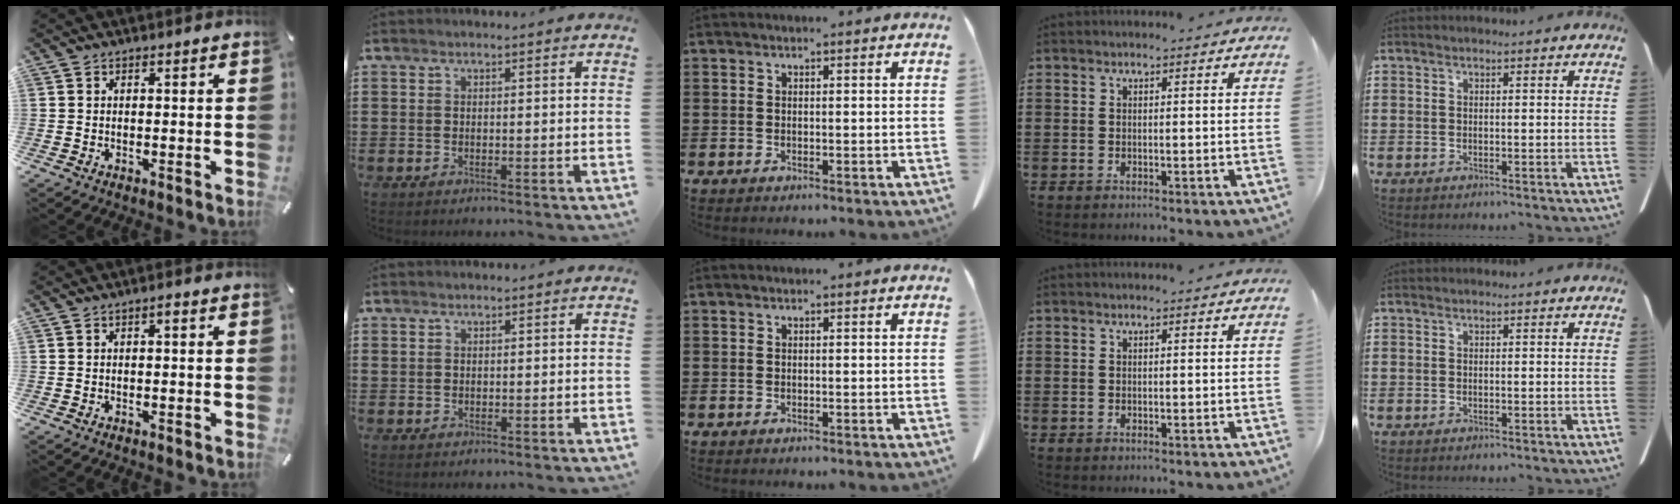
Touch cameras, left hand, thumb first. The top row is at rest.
{"thumb": {"total": 0.8, "force": [0.0, 0.2, 0.8], "torque": [-0.016, 0.002, -0.001]}, "index": {"total": 0.6, "force": [0.5, 0.3, 0.0], "torque": [-0.003, 0.001, 0.011]}}